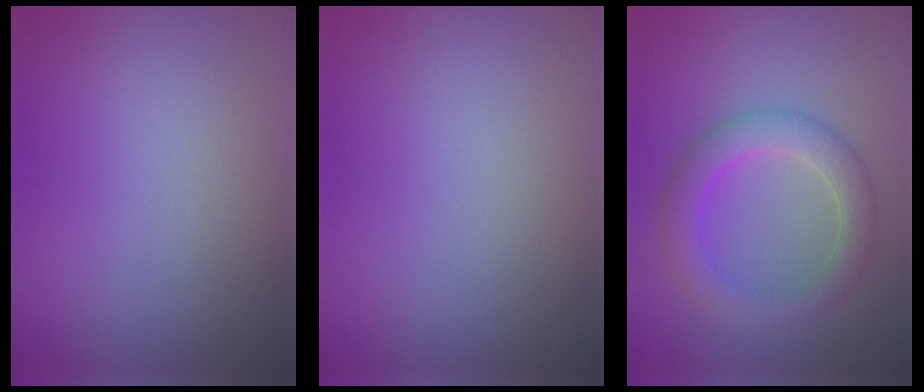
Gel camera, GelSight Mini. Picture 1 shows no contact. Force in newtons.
{"total": 0.0}
{"total": 4.4, "press": 4.3, "slide": 0.2}